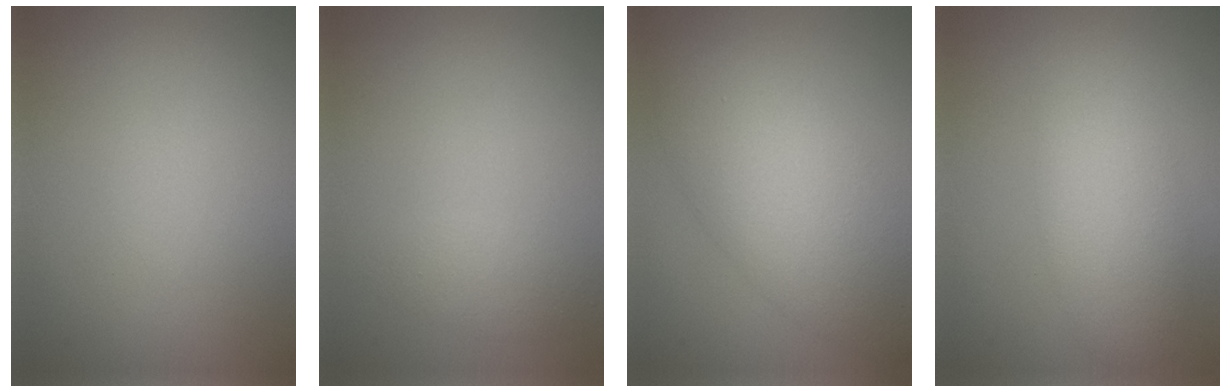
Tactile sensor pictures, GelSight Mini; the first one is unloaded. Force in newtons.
{"total": 1.4, "press": 1.4, "slide": 0.1}
{"total": 7.9, "press": 7.9, "slide": 0.2}
{"total": 4.8, "press": 4.8, "slide": 0.4}